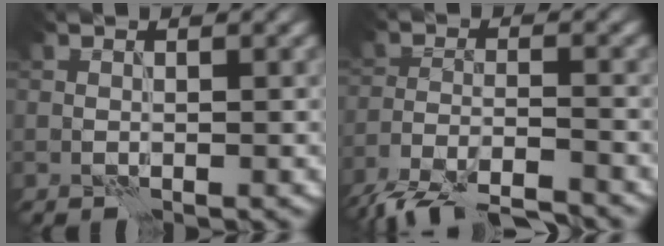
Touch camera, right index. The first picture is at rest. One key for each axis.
{"total": 9.2, "fx": -8.4, "fy": 1.8, "fz": 3.2, "tx": -0.050, "ty": -0.021, "tz": -0.138}